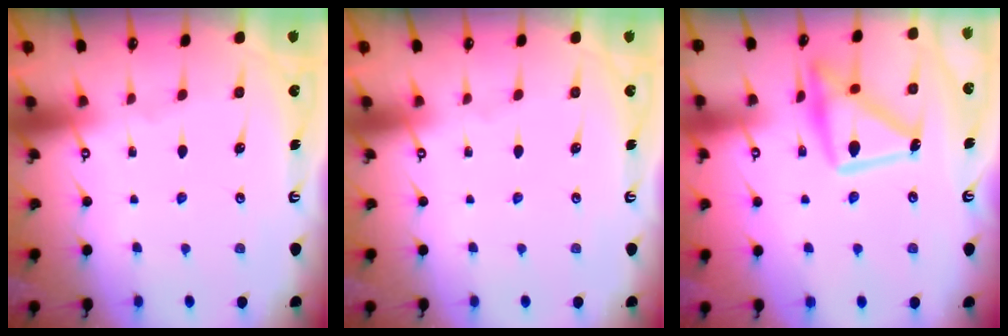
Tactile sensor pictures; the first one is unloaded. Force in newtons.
{"total": 0.0}
{"total": 16.6, "press": 16.5, "slide": 1.1}